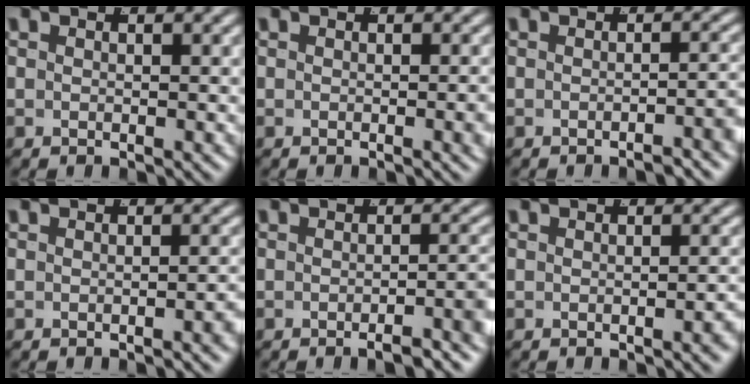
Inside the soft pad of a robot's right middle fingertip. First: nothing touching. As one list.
[{"total": 0.8, "force": [-0.3, -0.2, 0.7], "torque": [-0.006, 0.002, -0.006]}, {"total": 2.1, "force": [-1.7, 0.0, 1.2], "torque": [-0.010, 0.005, -0.028]}, {"total": 1.3, "force": [-1.0, -0.2, 0.8], "torque": [-0.008, 0.006, -0.017]}, {"total": 3.1, "force": [-2.2, 0.2, 2.2], "torque": [-0.015, 0.007, -0.037]}, {"total": 1.0, "force": [-0.7, -0.3, 0.6], "torque": [-0.008, 0.007, -0.013]}]